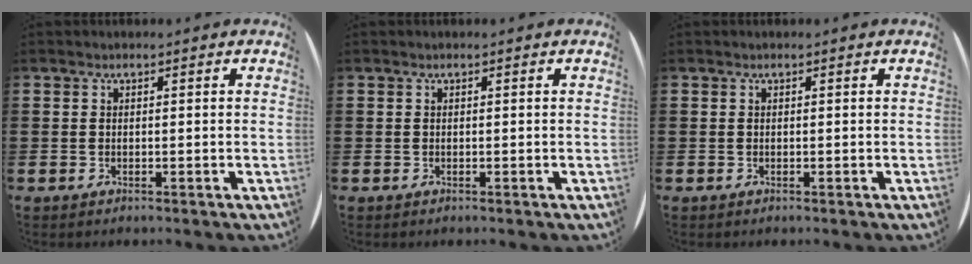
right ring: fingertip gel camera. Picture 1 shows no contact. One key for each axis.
{"total": 0.0}
{"total": 0.0}